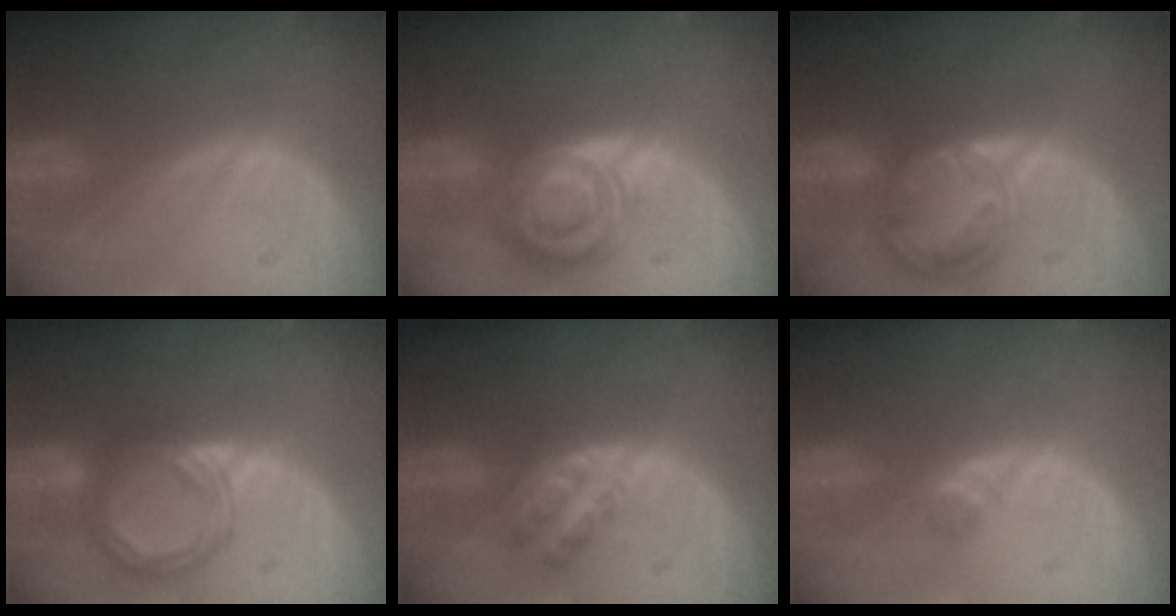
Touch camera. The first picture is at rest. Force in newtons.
{"total": 8.5, "press": 7.4, "slide": 4.2}
{"total": 8.7, "press": 7.4, "slide": 4.6}
{"total": 6.9, "press": 6.8, "slide": 0.5}
{"total": 5.5, "press": 5.0, "slide": 2.4}
{"total": 1.3, "press": 1.1, "slide": 0.7}